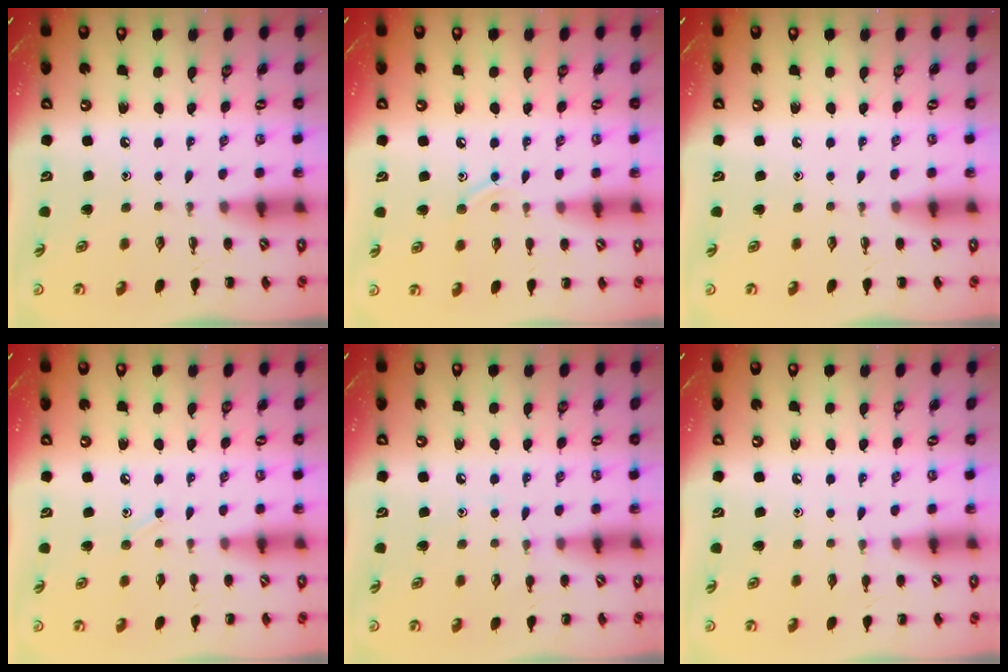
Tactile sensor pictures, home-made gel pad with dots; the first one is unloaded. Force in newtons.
{"total": 8.4, "press": 8.3, "slide": 1.6}
{"total": 0.0}
{"total": 6.2, "press": 5.8, "slide": 2.2}
{"total": 5.7, "press": 5.2, "slide": 2.2}
{"total": 3.5, "press": 3.3, "slide": 1.1}